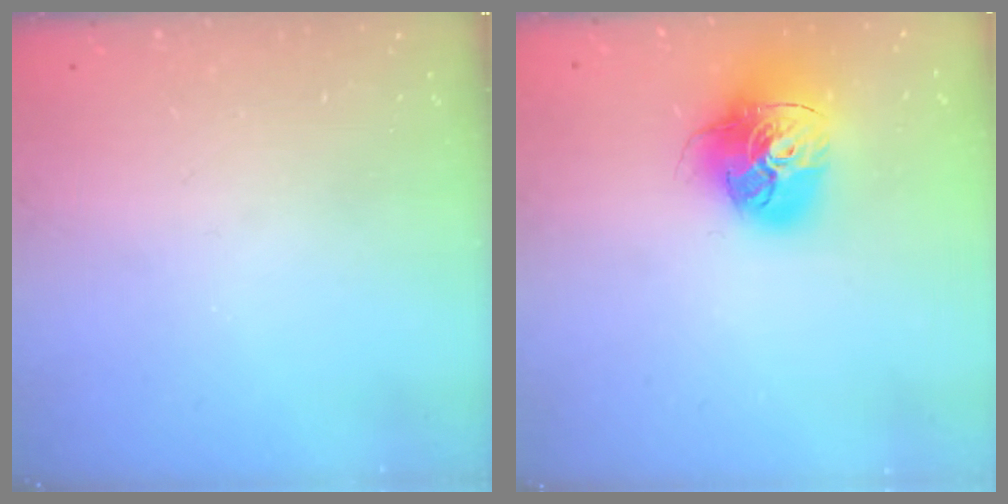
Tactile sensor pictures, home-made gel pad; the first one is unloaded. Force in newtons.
{"total": 17.5, "press": 17.4, "slide": 1.9}